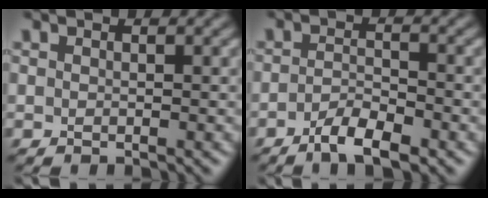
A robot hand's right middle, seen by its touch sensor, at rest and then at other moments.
{"total": 3.4, "force": [-2.2, 1.0, 2.5], "torque": [-0.048, 0.001, -0.042]}